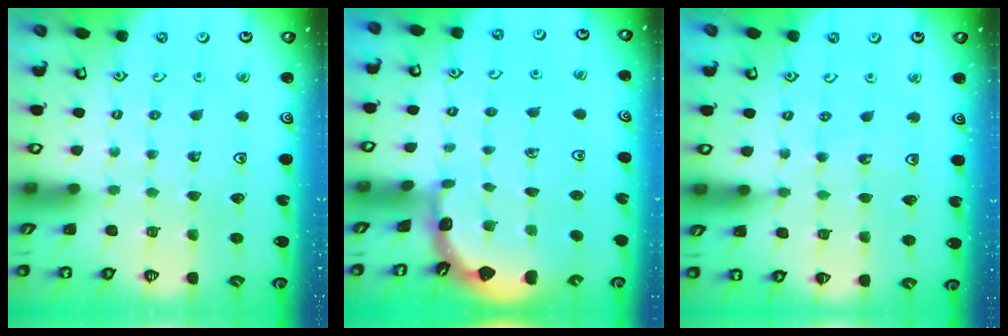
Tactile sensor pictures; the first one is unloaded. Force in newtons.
{"total": 1.8, "press": 1.8, "slide": 0.1}
{"total": 6.2, "press": 5.9, "slide": 2.1}